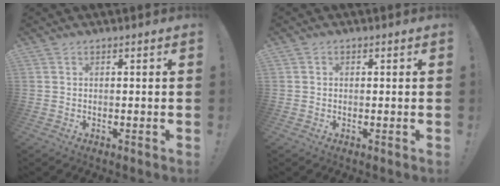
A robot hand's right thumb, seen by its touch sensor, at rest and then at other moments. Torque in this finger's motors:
{"motor_torque": [-0.22, 0.01, -0.24, 0.11, -0.04]}